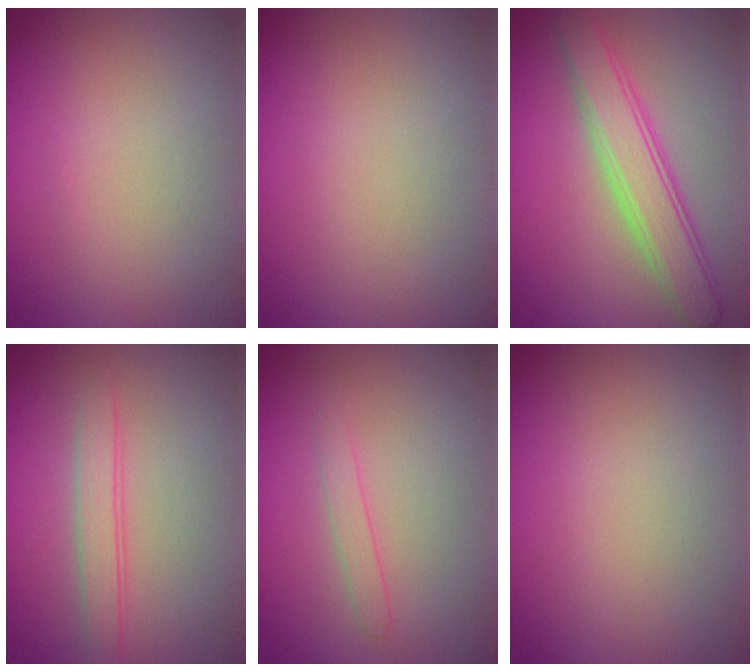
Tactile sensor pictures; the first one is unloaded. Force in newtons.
{"total": 0.0}
{"total": 4.5, "press": 4.5, "slide": 0.3}
{"total": 1.9, "press": 1.9, "slide": 0.2}
{"total": 1.0, "press": 1.0, "slide": 0.1}
{"total": 0.0}